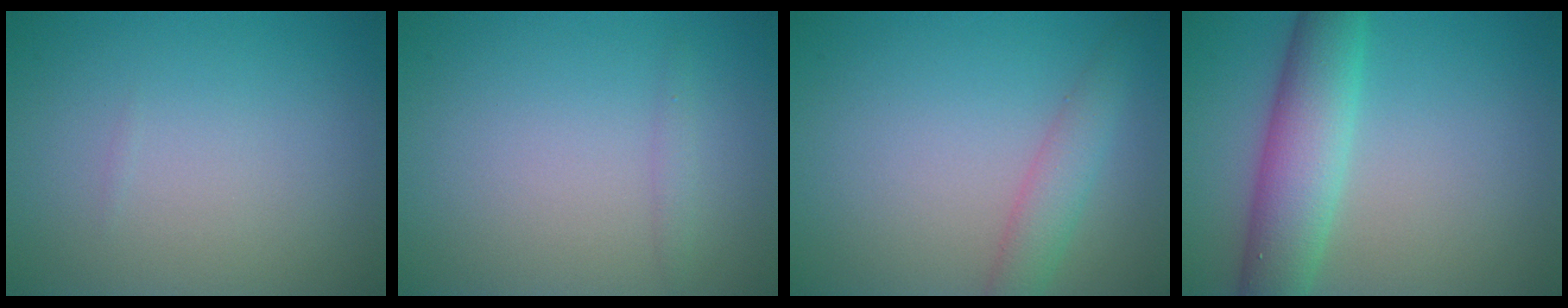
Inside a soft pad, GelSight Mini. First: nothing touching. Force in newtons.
{"total": 0.8, "press": 0.8, "slide": 0.0}
{"total": 2.2, "press": 2.2, "slide": 0.1}
{"total": 6.3, "press": 6.3, "slide": 0.3}